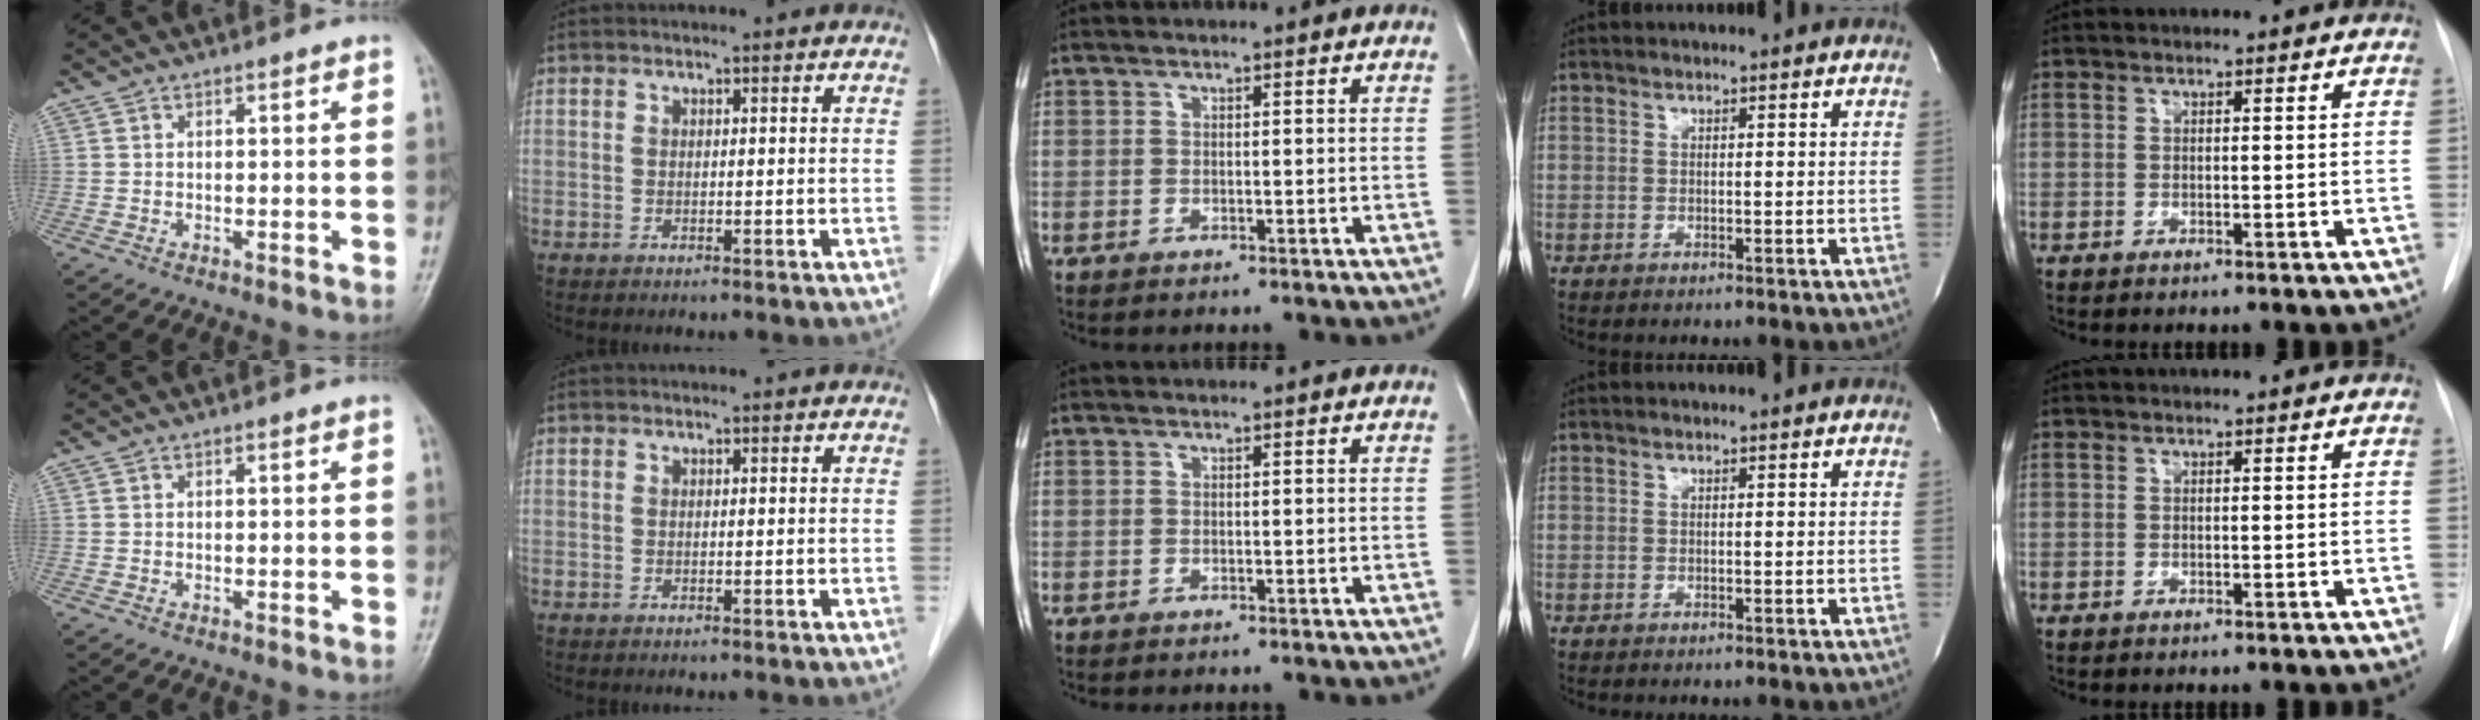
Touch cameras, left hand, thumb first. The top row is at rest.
{}